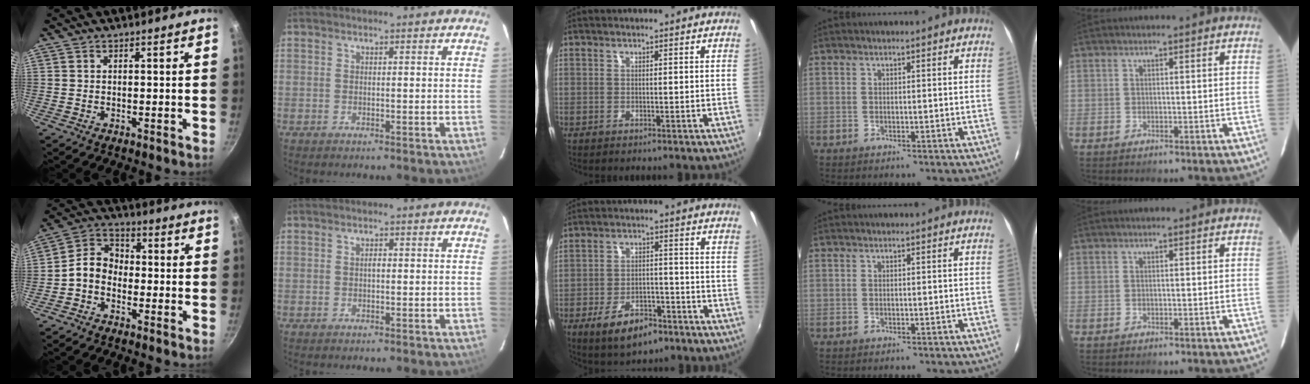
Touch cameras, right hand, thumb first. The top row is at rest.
{"thumb": {"total": 6.9, "force": [-2.2, 5.2, 3.9], "torque": [-0.057, 0.036, -0.061]}, "index": {"total": 0.8, "force": [0.0, 0.4, 0.6], "torque": [-0.010, 0.004, 0.000]}, "middle": {"total": 9.5, "force": [-5.9, 4.7, 5.9], "torque": [-0.124, -0.003, -0.088]}}